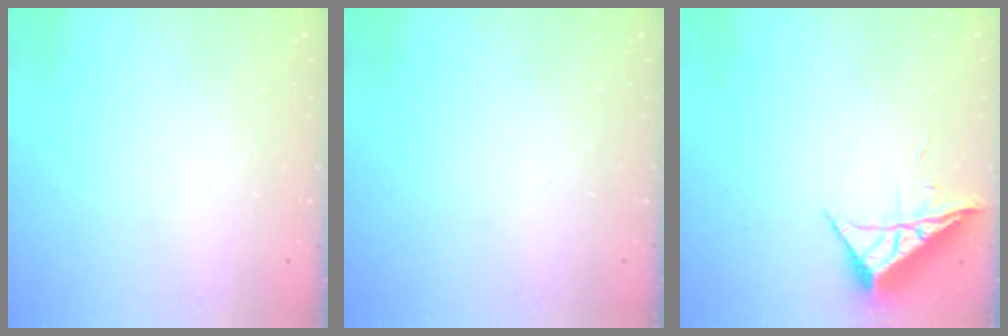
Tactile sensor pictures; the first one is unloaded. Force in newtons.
{"total": 0.0}
{"total": 7.1, "press": 7.1, "slide": 0.2}